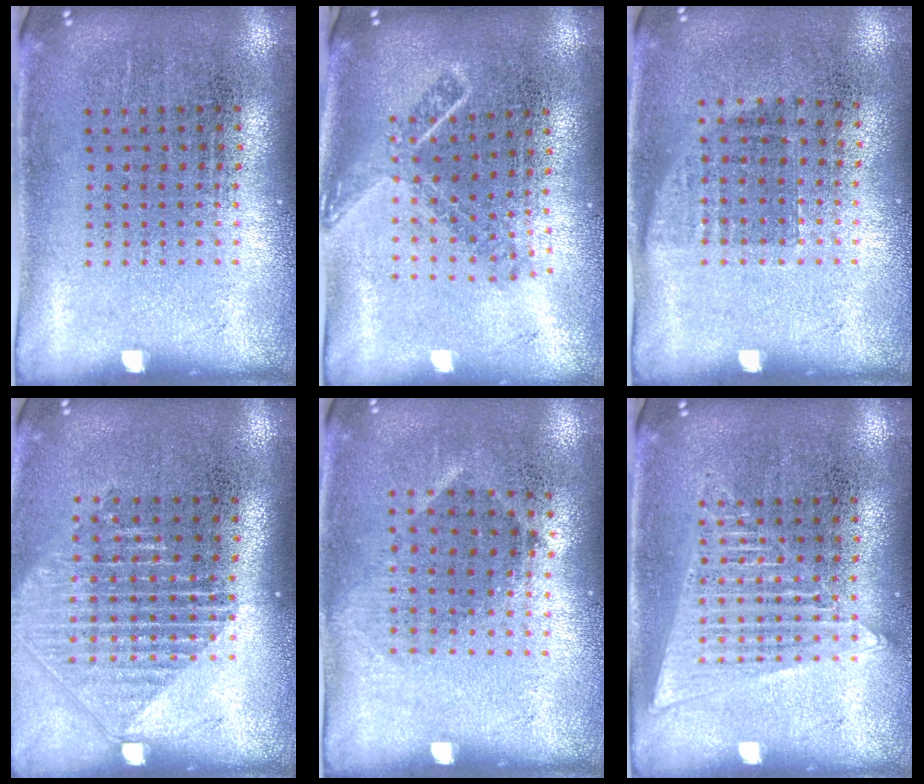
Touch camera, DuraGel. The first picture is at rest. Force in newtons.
{"total": 1.8, "press": 1.3, "slide": 1.2}
{"total": 0.7, "press": 0.6, "slide": 0.3}
{"total": 1.4, "press": 1.2, "slide": 0.7}
{"total": 0.9, "press": 0.7, "slide": 0.6}
{"total": 2.2, "press": 2.2, "slide": 0.2}